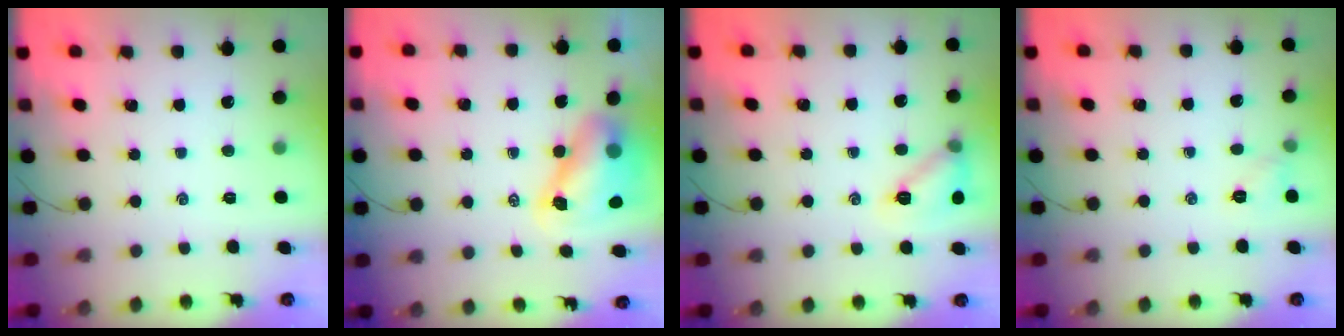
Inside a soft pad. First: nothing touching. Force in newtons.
{"total": 8.6, "press": 8.3, "slide": 2.3}
{"total": 10.9, "press": 10.9, "slide": 0.6}
{"total": 5.0, "press": 4.7, "slide": 1.5}